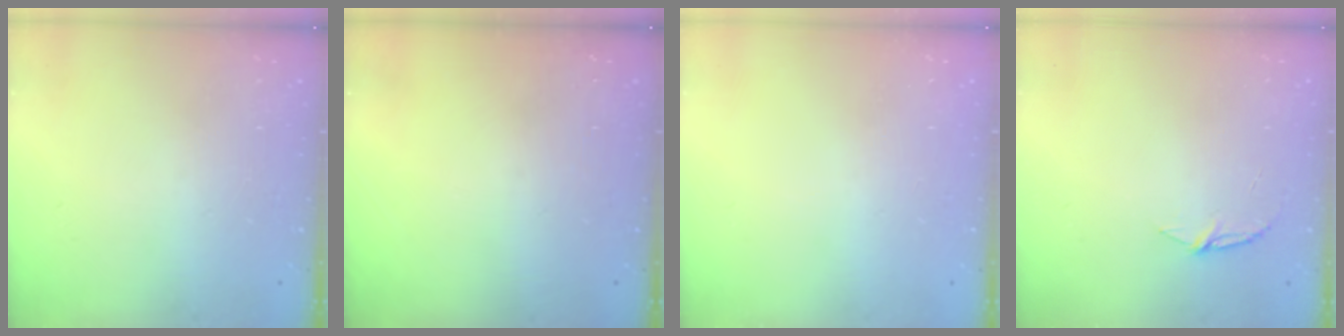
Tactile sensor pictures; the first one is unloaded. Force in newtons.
{"total": 0.0}
{"total": 0.0}
{"total": 4.8, "press": 4.8, "slide": 0.5}